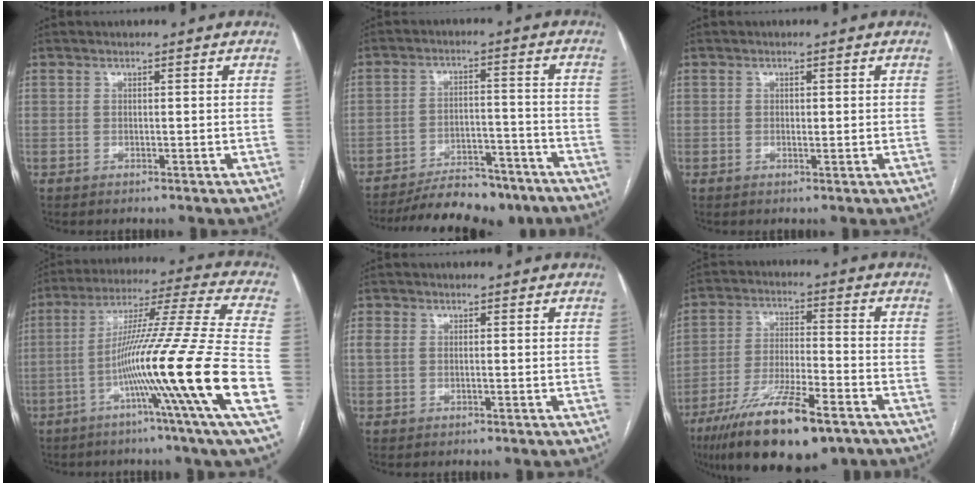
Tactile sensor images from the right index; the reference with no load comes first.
{"total": 15.1, "force": [-13.1, 4.5, 6.1], "torque": [-0.094, 0.006, -0.188]}
{"total": 0.9, "force": [0.0, 0.3, 0.9], "torque": [-0.017, -0.002, 0.000]}
{"total": 23.7, "force": [-6.4, -2.3, 22.7], "torque": [-0.362, -0.020, -0.125]}
{"total": 2.1, "force": [0.1, 1.4, 1.6], "torque": [-0.044, 0.013, 0.005]}
{"total": 17.4, "force": [-11.2, 3.5, 12.9], "torque": [-0.225, -0.033, -0.194]}